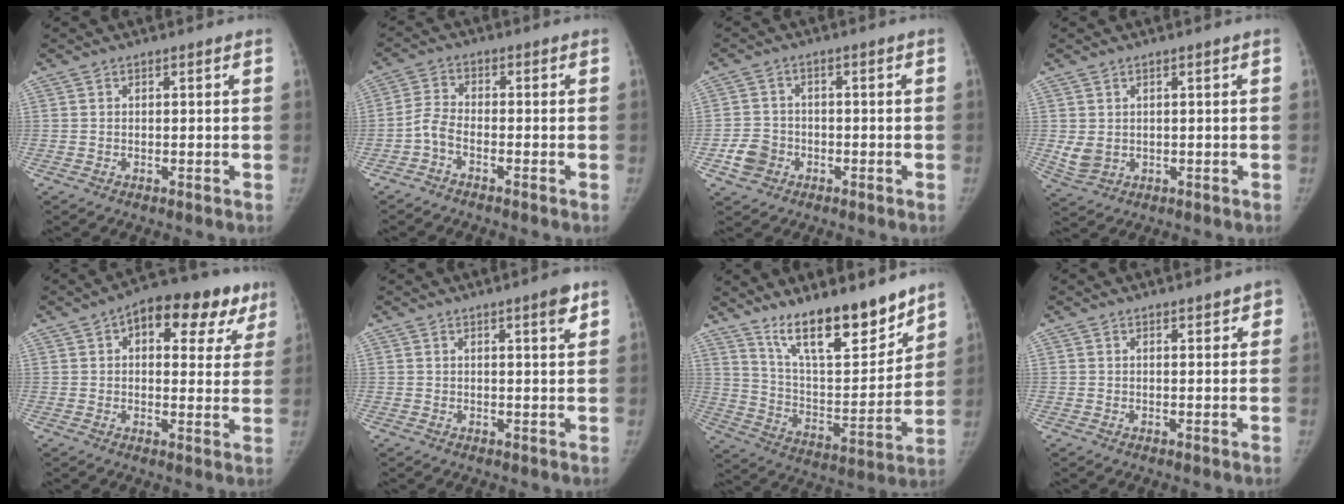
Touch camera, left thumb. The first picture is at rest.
{"total": 3.6, "force": [-2.2, 1.4, 2.5], "torque": [-0.054, 0.015, -0.054]}
{"total": 5.0, "force": [-2.1, 4.2, 1.7], "torque": [-0.020, 0.016, -0.037]}
{"total": 3.7, "force": [0.2, 3.0, 2.2], "torque": [-0.038, -0.010, 0.015]}
{"total": 16.3, "force": [7.8, 8.7, 11.3], "torque": [-0.097, 0.007, 0.095]}
{"total": 4.0, "force": [2.4, 0.9, 3.1], "torque": [-0.035, -0.014, 0.031]}
{"total": 19.1, "force": [14.3, 5.7, 11.4], "torque": [-0.137, -0.096, 0.247]}
{"total": 2.0, "force": [1.4, 1.1, 1.0], "torque": [0.007, -0.005, 0.014]}